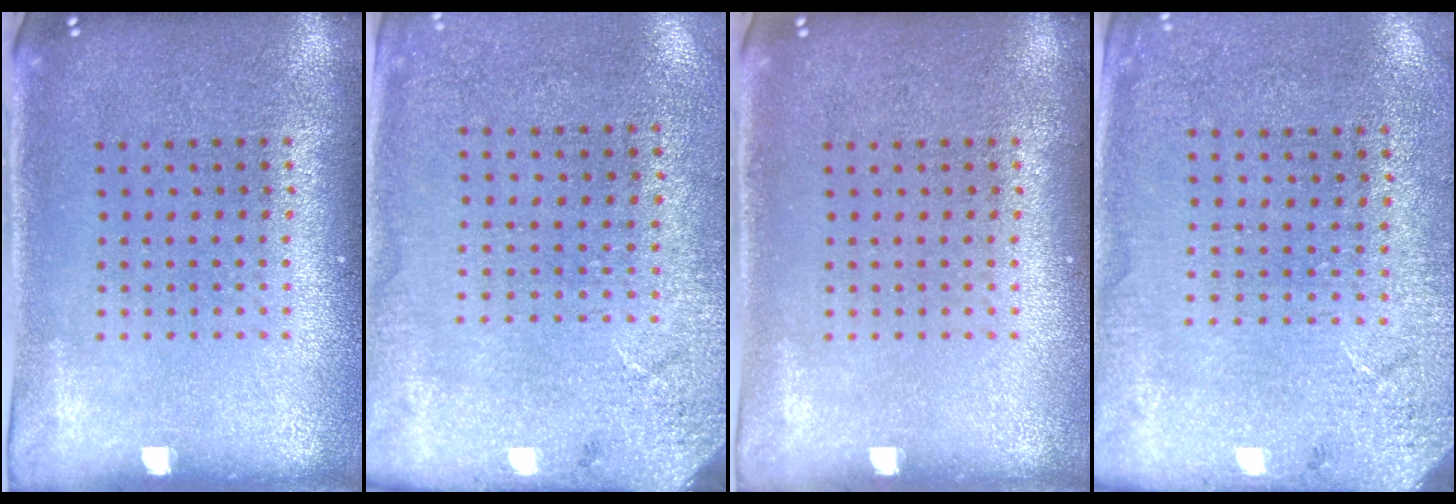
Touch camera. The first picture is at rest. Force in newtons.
{"total": 2.7, "press": 2.2, "slide": 1.5}
{"total": 0.0}
{"total": 2.6, "press": 2.4, "slide": 0.9}